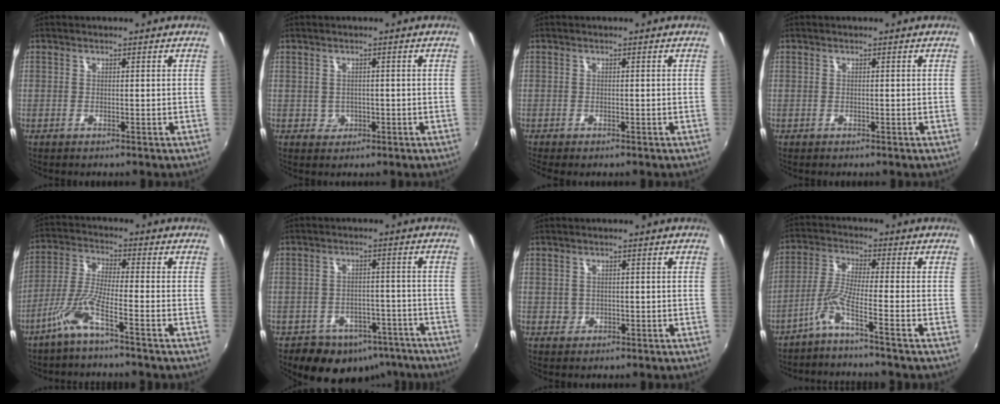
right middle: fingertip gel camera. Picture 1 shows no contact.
{"total": 2.0, "force": [-0.3, 1.9, 0.4], "torque": [-0.005, 0.000, 0.000]}
{"total": 2.1, "force": [-1.6, 0.7, 1.2], "torque": [-0.023, -0.015, -0.023]}
{"total": 0.0}
{"total": 6.7, "force": [-4.0, -0.1, 5.3], "torque": [-0.123, 0.002, -0.078]}
{"total": 13.0, "force": [-8.9, 8.6, 4.1], "torque": [-0.086, 0.023, -0.093]}
{"total": 1.5, "force": [-0.1, 1.5, 0.2], "torque": [0.001, 0.000, 0.001]}
{"total": 4.8, "force": [-3.0, -1.2, 3.6], "torque": [-0.089, 0.004, -0.061]}